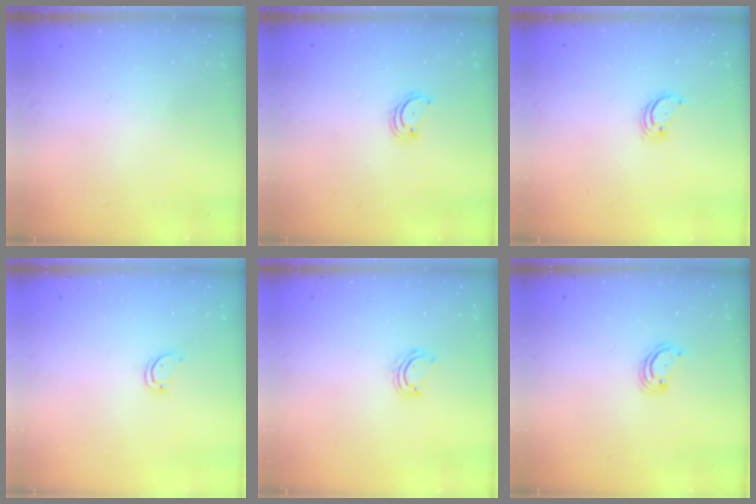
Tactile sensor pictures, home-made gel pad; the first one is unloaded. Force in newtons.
{"total": 2.9, "press": 2.9, "slide": 0.3}
{"total": 2.6, "press": 2.6, "slide": 0.1}
{"total": 2.6, "press": 2.6, "slide": 0.3}
{"total": 2.7, "press": 2.7, "slide": 0.2}
{"total": 3.0, "press": 3.0, "slide": 0.3}